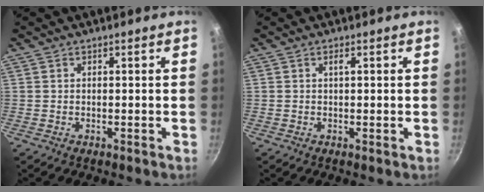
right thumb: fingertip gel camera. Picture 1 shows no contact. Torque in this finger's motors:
{"motor_torque": [0.02, -0.31, 0.47, -0.11, 0.08]}